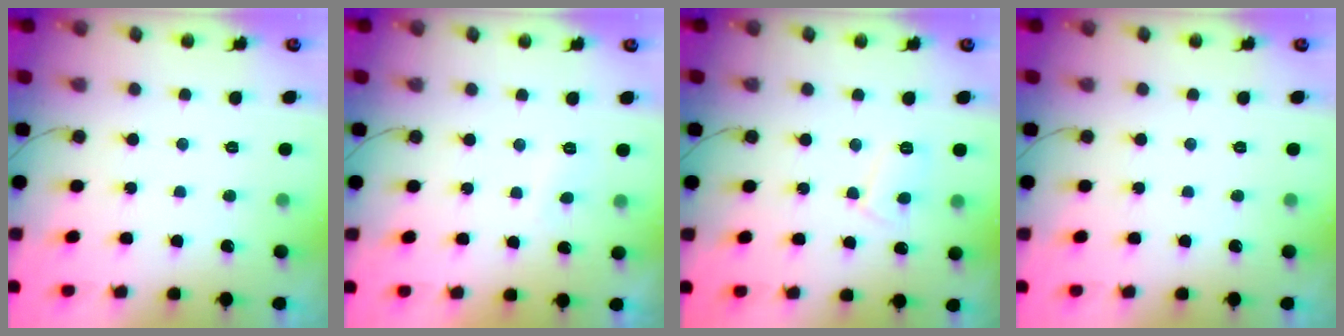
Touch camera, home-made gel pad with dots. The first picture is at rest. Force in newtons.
{"total": 0.8, "press": 0.5, "slide": 0.6}
{"total": 5.2, "press": 5.2, "slide": 0.3}
{"total": 0.0}